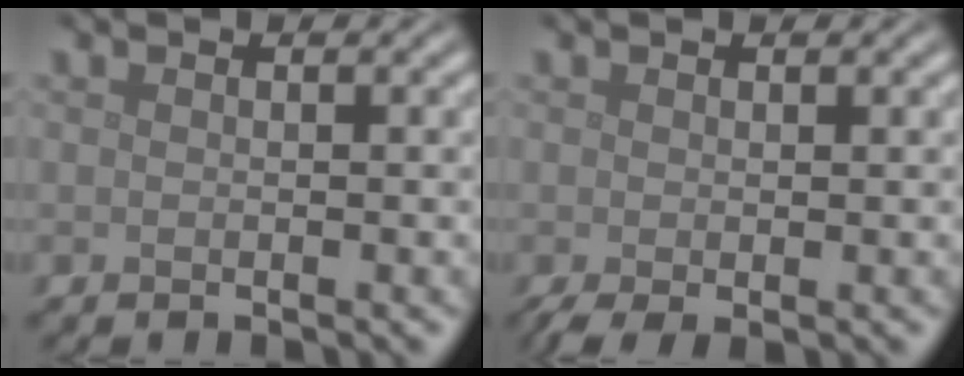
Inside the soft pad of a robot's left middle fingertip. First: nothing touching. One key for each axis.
{"total": 1.2, "fx": -0.2, "fy": 0.3, "fz": 1.1, "tx": -0.029, "ty": -0.011, "tz": -0.004}